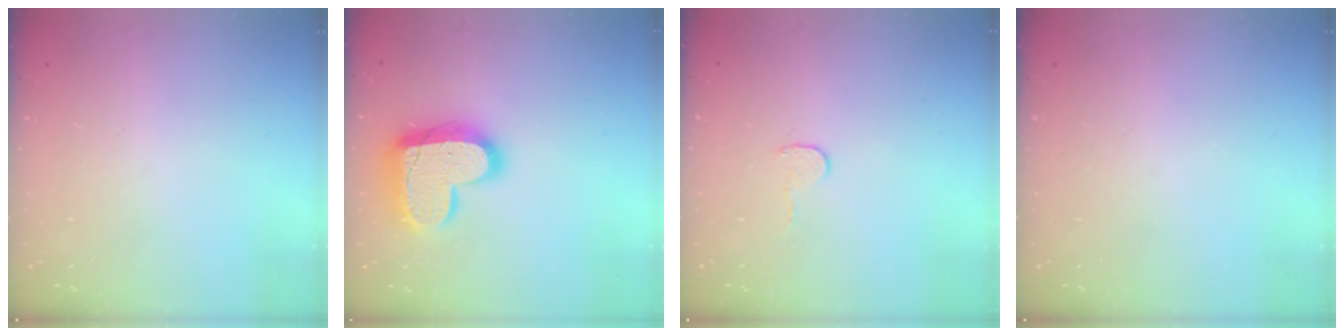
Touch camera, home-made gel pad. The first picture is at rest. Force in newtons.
{"total": 18.0, "press": 17.9, "slide": 1.3}
{"total": 3.7, "press": 3.6, "slide": 0.3}
{"total": 0.0}